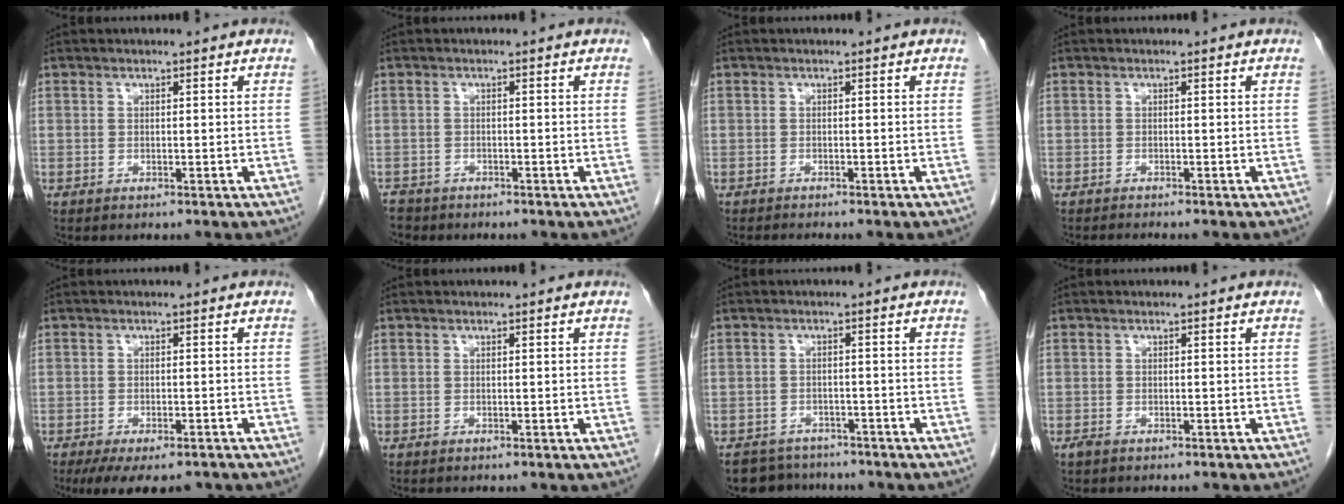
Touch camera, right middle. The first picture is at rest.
{"total": 2.8, "force": [-2.4, 1.4, 0.0], "torque": [-0.010, -0.002, -0.044]}
{"total": 1.6, "force": [-1.4, -0.3, 0.6], "torque": [-0.012, -0.004, -0.022]}
{"total": 1.6, "force": [-1.4, -0.4, 0.5], "torque": [-0.012, -0.005, -0.023]}
{"total": 9.6, "force": [-7.5, 3.3, 5.0], "torque": [-0.073, -0.013, -0.103]}
{"total": 0.0}
{"total": 6.3, "force": [-5.5, 3.0, 0.2], "torque": [0.004, 0.004, -0.078]}
{"total": 1.3, "force": [-1.0, 0.5, 0.7], "torque": [-0.018, -0.003, -0.012]}